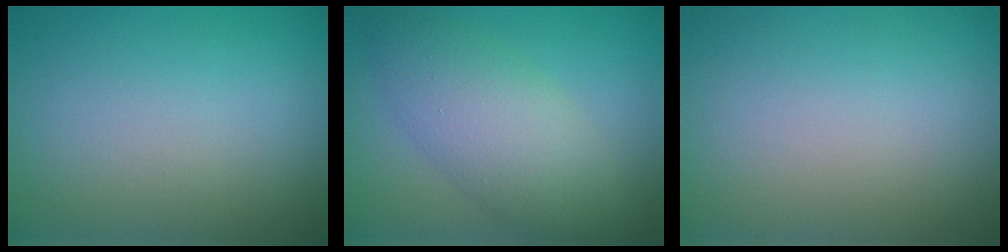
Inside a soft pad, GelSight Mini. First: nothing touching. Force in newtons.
{"total": 6.0, "press": 6.0, "slide": 0.1}
{"total": 0.0}